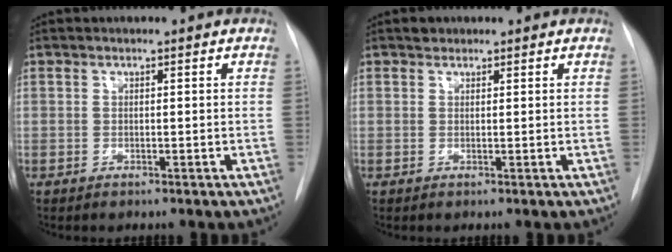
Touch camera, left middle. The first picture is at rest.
{"total": 1.0, "force": [0.7, 0.6, 0.1], "torque": [-0.001, 0.003, 0.009]}